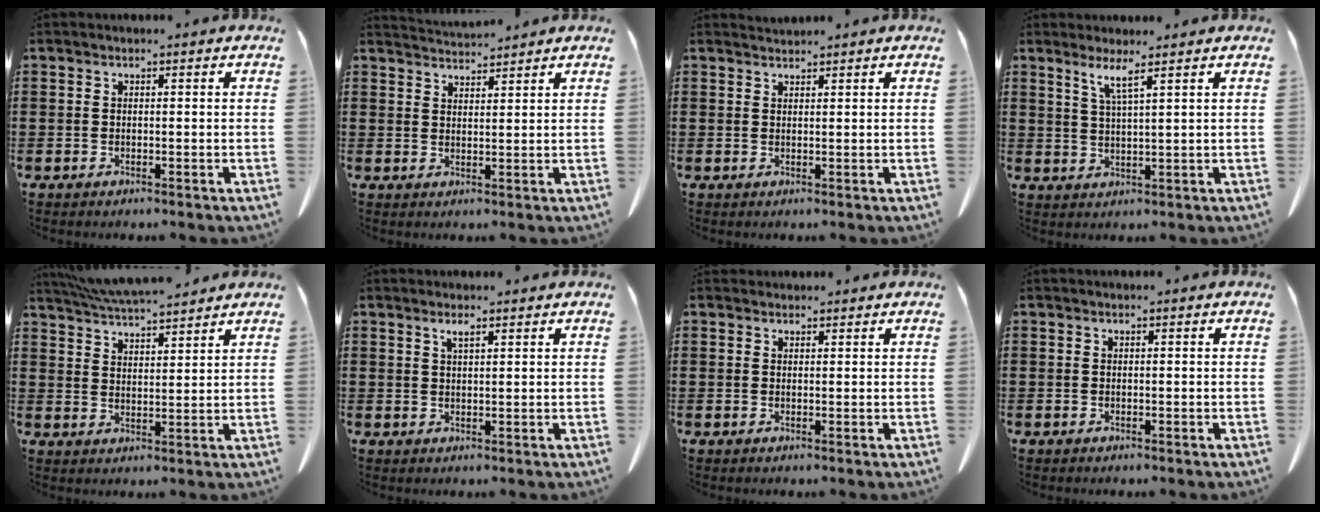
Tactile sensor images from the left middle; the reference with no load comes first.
{"total": 2.9, "force": [2.9, 0.0, 0.3], "torque": [-0.013, -0.009, 0.053]}
{"total": 1.0, "force": [1.0, 0.1, 0.1], "torque": [-0.003, 0.000, 0.020]}
{"total": 3.5, "force": [2.4, -0.3, 2.5], "torque": [-0.057, -0.002, 0.041]}
{"total": 5.8, "force": [5.5, 0.4, 1.8], "torque": [-0.054, -0.020, 0.100]}
{"total": 1.8, "force": [1.3, 0.3, 1.1], "torque": [-0.024, 0.001, 0.023]}
{"total": 1.1, "force": [1.0, 0.3, 0.1], "torque": [-0.004, 0.002, 0.020]}
{"total": 0.0}